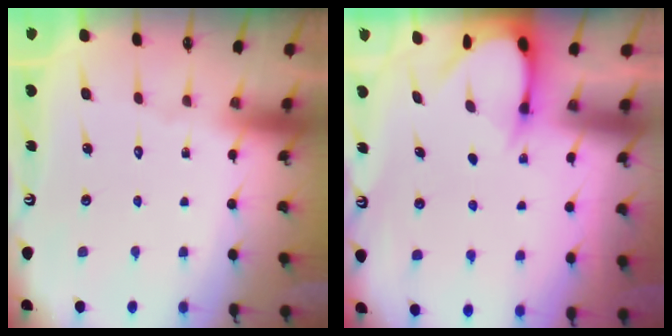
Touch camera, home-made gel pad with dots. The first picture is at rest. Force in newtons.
{"total": 3.8, "press": 3.8, "slide": 0.4}